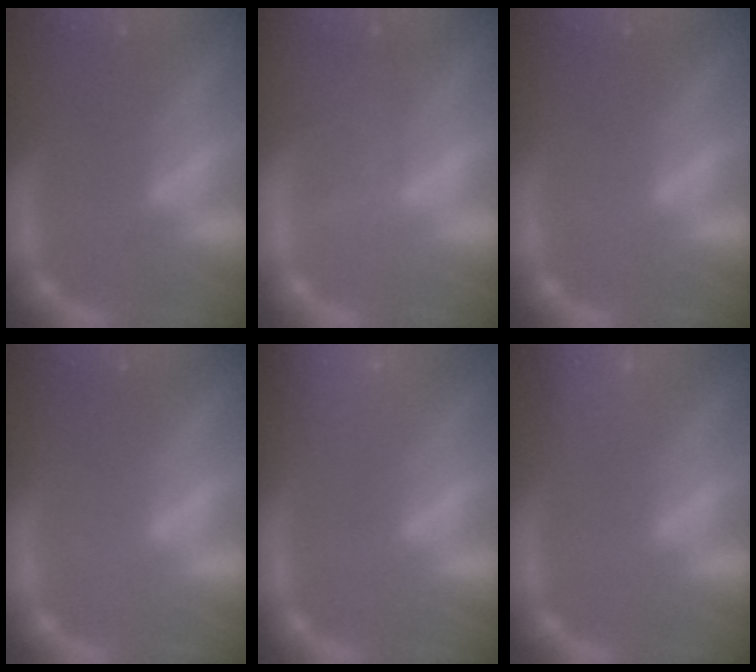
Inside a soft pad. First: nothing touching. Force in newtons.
{"total": 3.0}
{"total": 0.0}
{"total": 0.0}
{"total": 8.5}
{"total": 5.6}